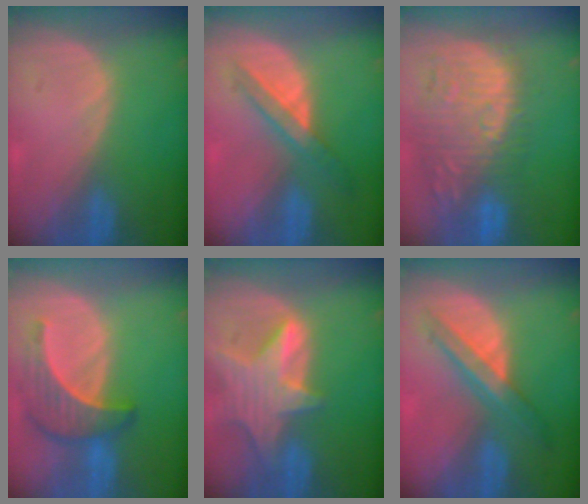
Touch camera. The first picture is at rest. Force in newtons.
{"total": 5.8, "press": 5.3, "slide": 2.3}
{"total": 12.8, "press": 11.7, "slide": 5.4}
{"total": 6.8, "press": 6.8, "slide": 0.7}
{"total": 8.3, "press": 7.4, "slide": 3.8}
{"total": 7.1, "press": 6.0, "slide": 3.9}